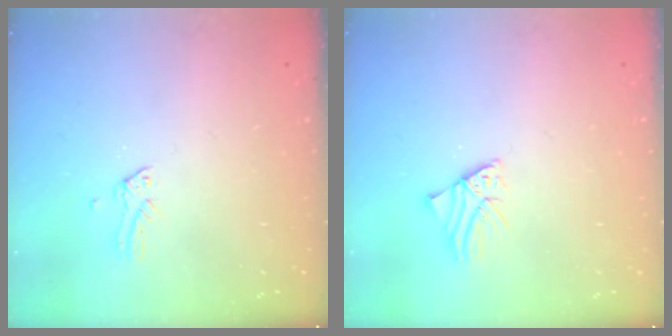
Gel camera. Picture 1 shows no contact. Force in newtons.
{"total": 1.7, "press": 1.7, "slide": 0.1}